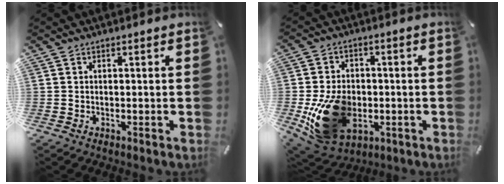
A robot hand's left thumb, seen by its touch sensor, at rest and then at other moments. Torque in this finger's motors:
{"motor_torque": [1.31, 2.17, 0.33, 0.11, 0.48]}